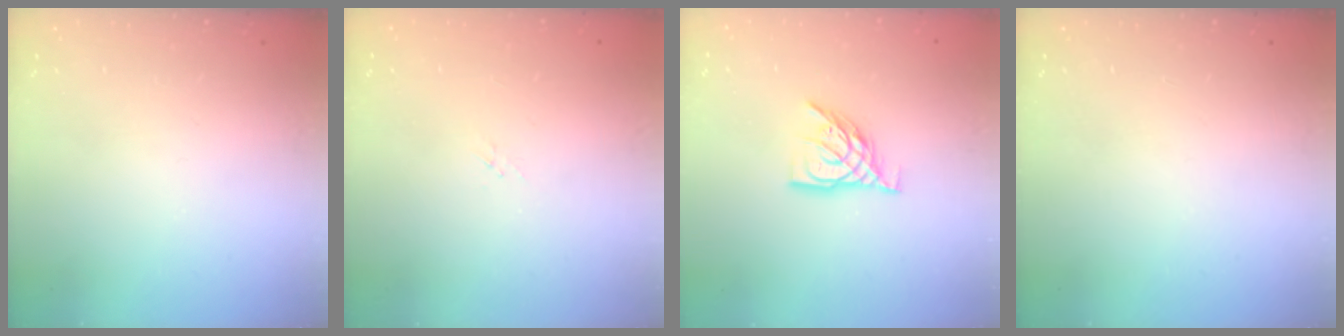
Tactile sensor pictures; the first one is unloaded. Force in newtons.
{"total": 1.7, "press": 1.6, "slide": 0.2}
{"total": 9.2, "press": 9.1, "slide": 0.9}
{"total": 0.0}